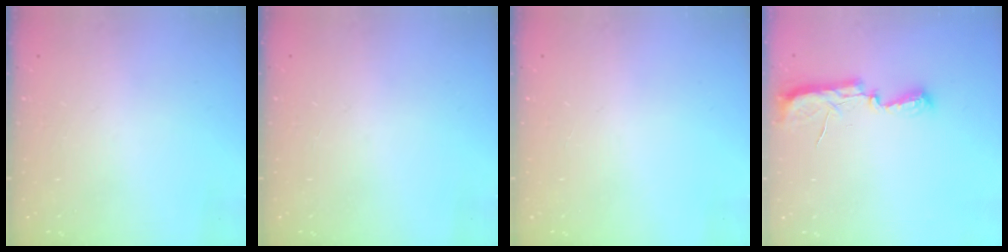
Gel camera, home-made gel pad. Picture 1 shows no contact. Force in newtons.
{"total": 0.0}
{"total": 0.0}
{"total": 9.8, "press": 8.5, "slide": 4.8}